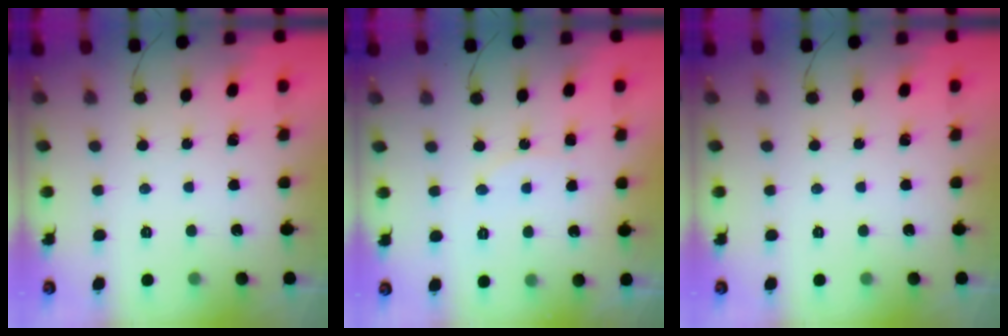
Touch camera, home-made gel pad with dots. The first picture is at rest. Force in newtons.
{"total": 6.0, "press": 5.7, "slide": 1.9}
{"total": 0.0}